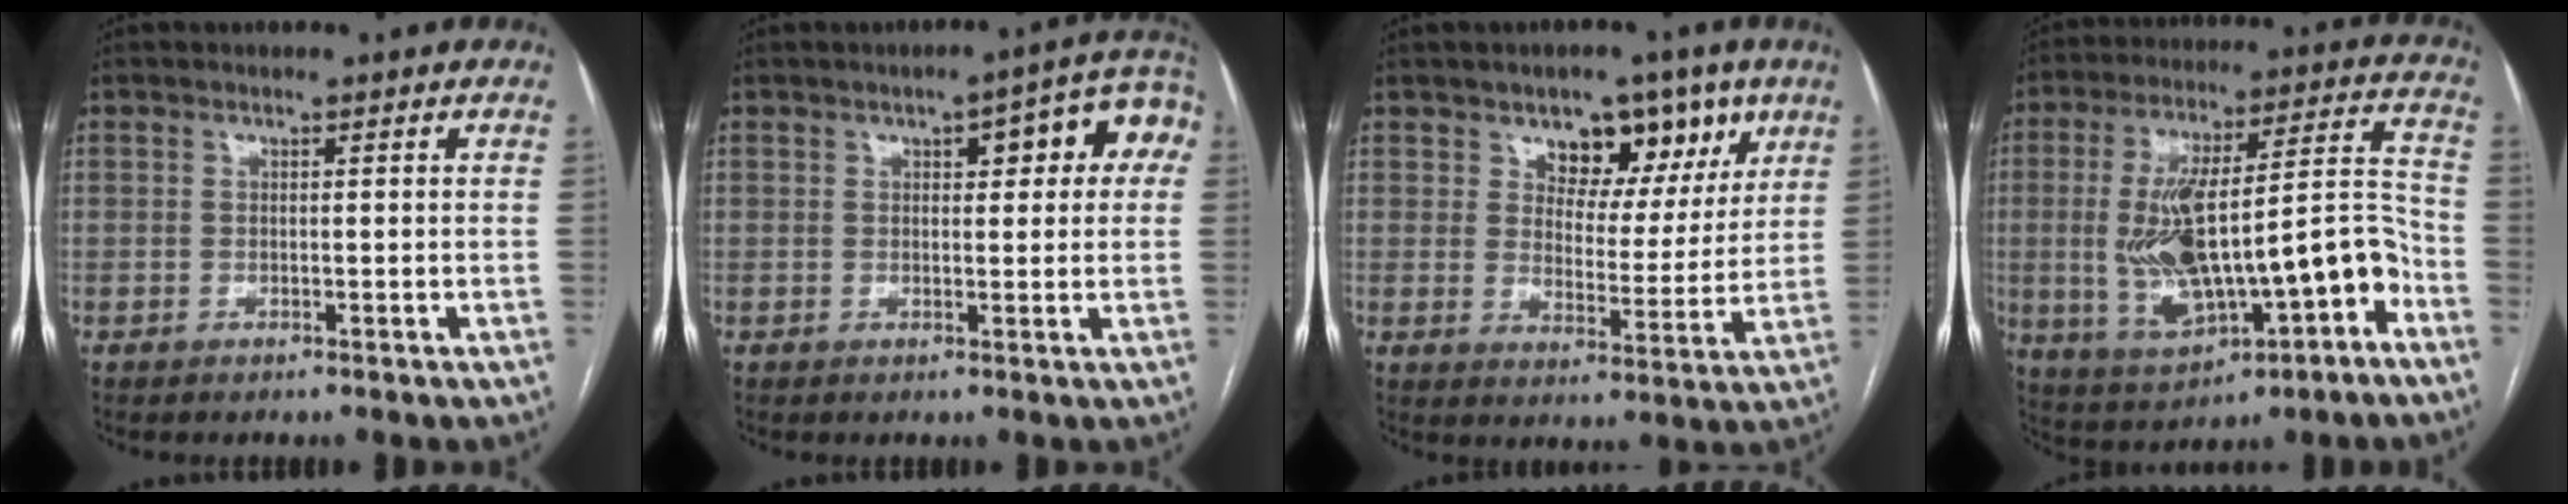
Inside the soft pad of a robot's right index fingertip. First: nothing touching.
{"total": 9.3, "force": [2.8, 3.0, 8.3], "torque": [-0.095, 0.034, 0.029]}
{"total": 10.1, "force": [5.8, 6.0, 5.7], "torque": [-0.066, 0.012, 0.088]}
{"total": 19.6, "force": [-5.0, 5.9, 18.0], "torque": [-0.315, 0.030, -0.058]}